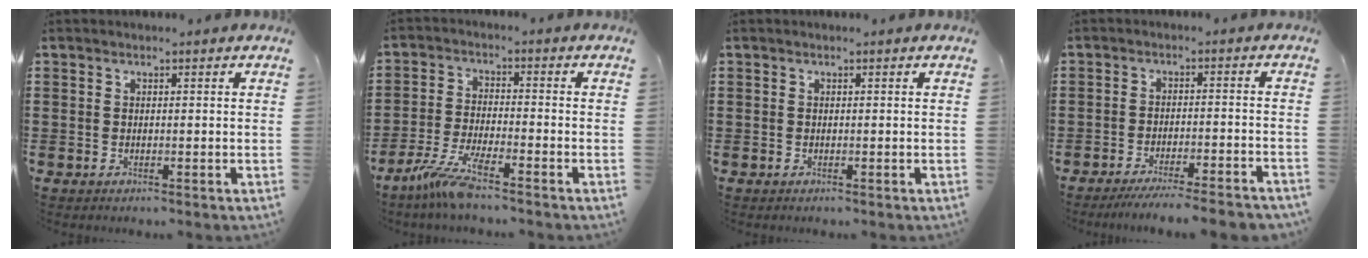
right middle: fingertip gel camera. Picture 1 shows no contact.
{"total": 6.5, "force": [-5.0, 0.0, 4.1], "torque": [-0.100, -0.019, -0.099]}
{"total": 0.0}
{"total": 4.4, "force": [-4.0, -0.2, 1.8], "torque": [-0.034, -0.009, -0.078]}